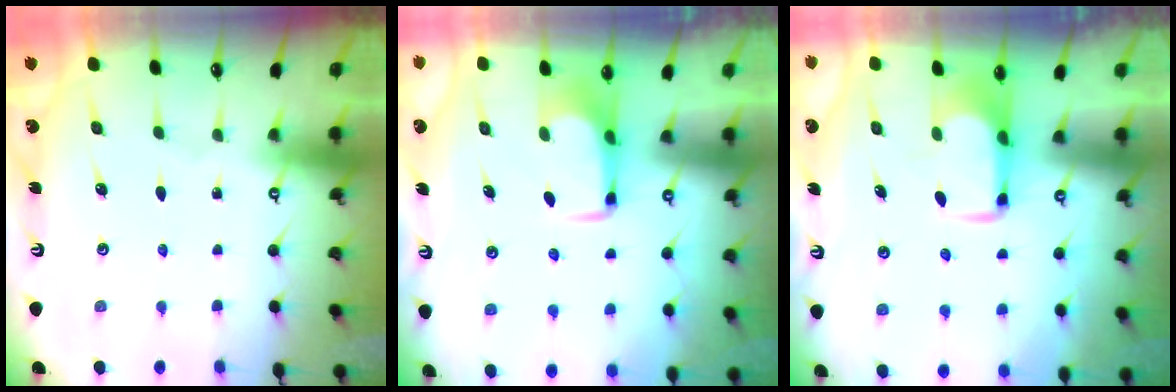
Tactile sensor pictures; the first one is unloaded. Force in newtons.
{"total": 1.6, "press": 1.5, "slide": 0.5}
{"total": 1.9, "press": 1.9, "slide": 0.4}